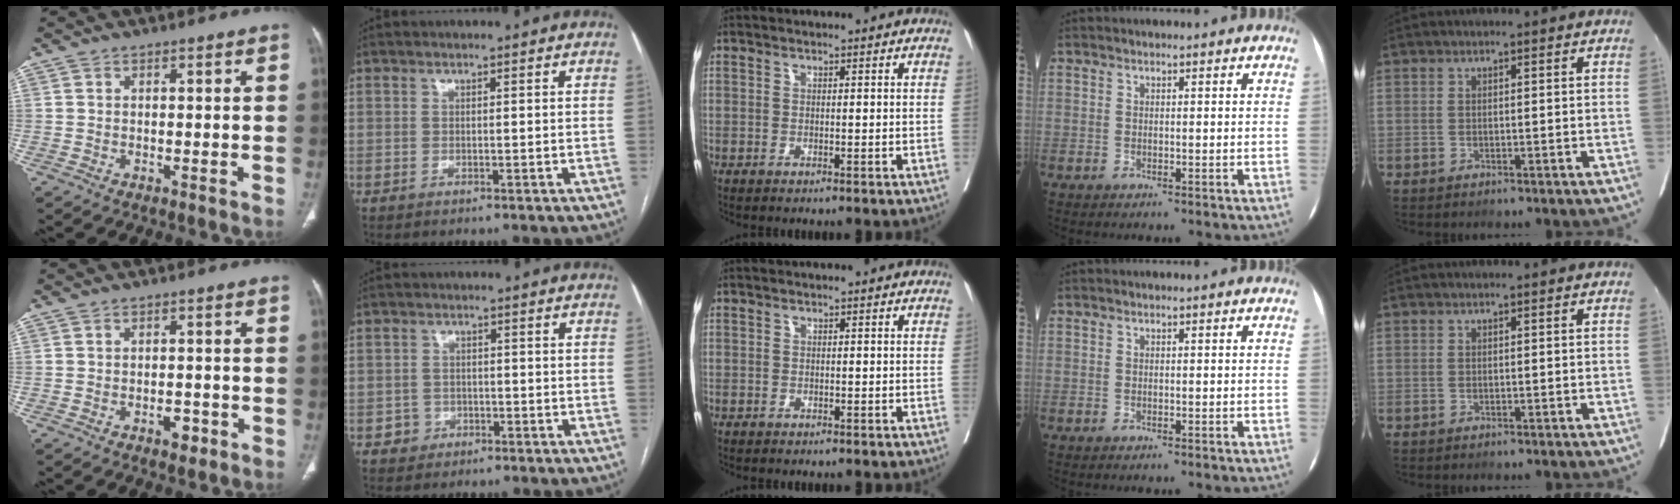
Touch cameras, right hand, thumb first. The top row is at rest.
{"thumb": {"total": 2.7, "force": [-1.3, 1.5, 1.8], "torque": [-0.012, 0.006, -0.015]}, "index": {"total": 2.6, "force": [-0.9, 2.5, 0.0], "torque": [0.008, 0.013, -0.013]}}